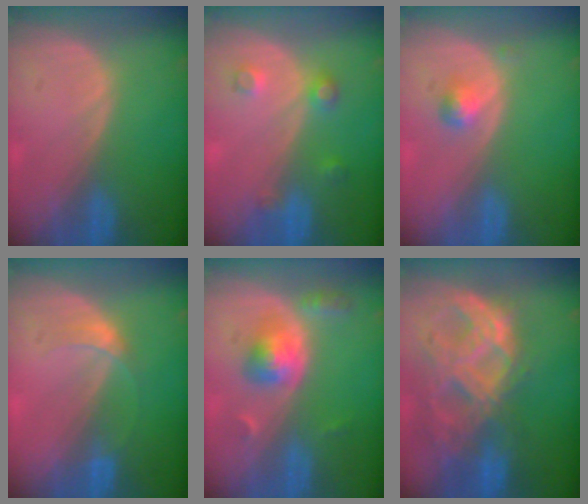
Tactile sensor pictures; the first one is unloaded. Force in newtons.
{"total": 3.5, "press": 3.2, "slide": 1.4}
{"total": 2.0, "press": 2.0, "slide": 0.2}
{"total": 2.5, "press": 2.5, "slide": 0.1}
{"total": 5.2, "press": 4.9, "slide": 1.8}
{"total": 11.4, "press": 9.6, "slide": 6.2}